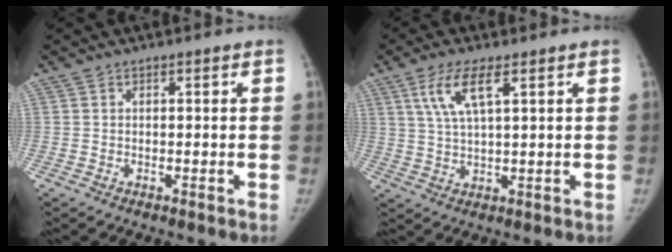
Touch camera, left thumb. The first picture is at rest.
{"total": 7.2, "force": [3.4, 1.9, 6.1], "torque": [-0.132, -0.008, 0.071]}